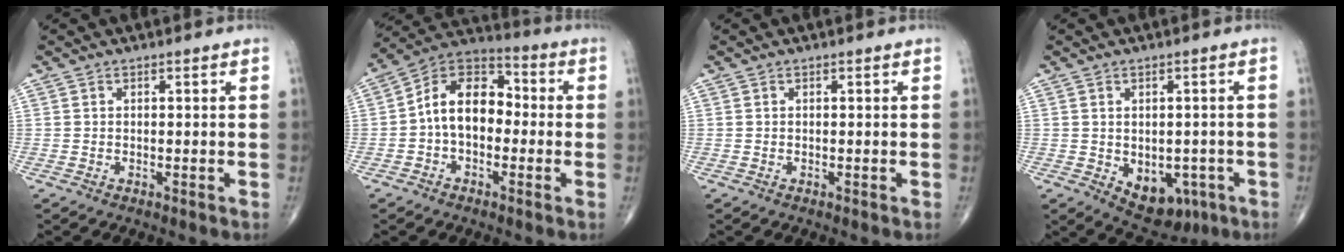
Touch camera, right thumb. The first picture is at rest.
{"total": 12.4, "force": [-1.1, 8.4, 9.0], "torque": [-0.126, 0.041, -0.036]}
{"total": 0.0}
{"total": 8.9, "force": [-3.0, 6.1, 5.8], "torque": [-0.043, 0.011, -0.026]}